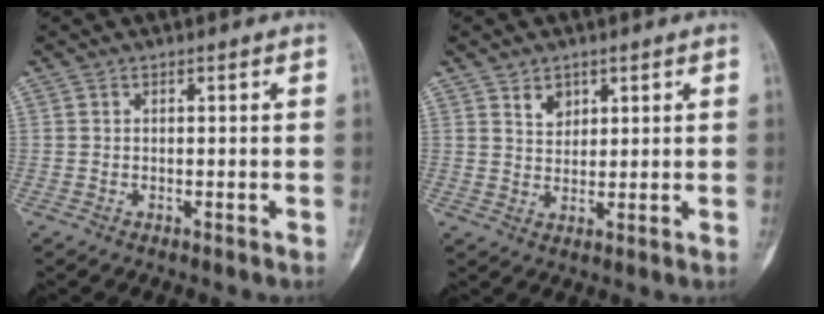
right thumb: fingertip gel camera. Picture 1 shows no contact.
{"total": 3.4, "force": [2.1, 2.3, 1.4], "torque": [-0.005, -0.017, 0.040]}